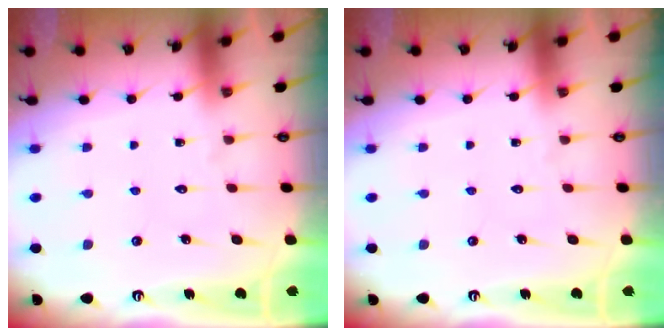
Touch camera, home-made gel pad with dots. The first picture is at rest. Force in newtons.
{"total": 0.0}